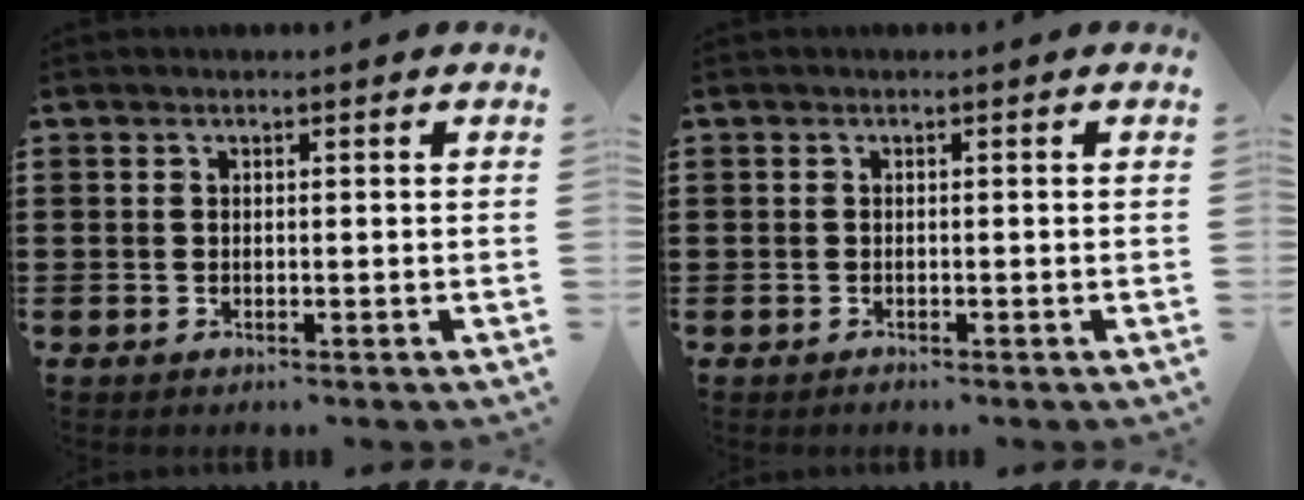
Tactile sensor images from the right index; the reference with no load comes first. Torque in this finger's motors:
{"motor_torque": [-0.69, 0.55, -1.05, -0.21]}